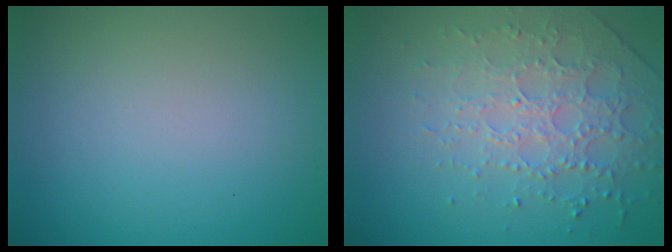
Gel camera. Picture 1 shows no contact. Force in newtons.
{"total": 3.7, "press": 3.6, "slide": 1.1}